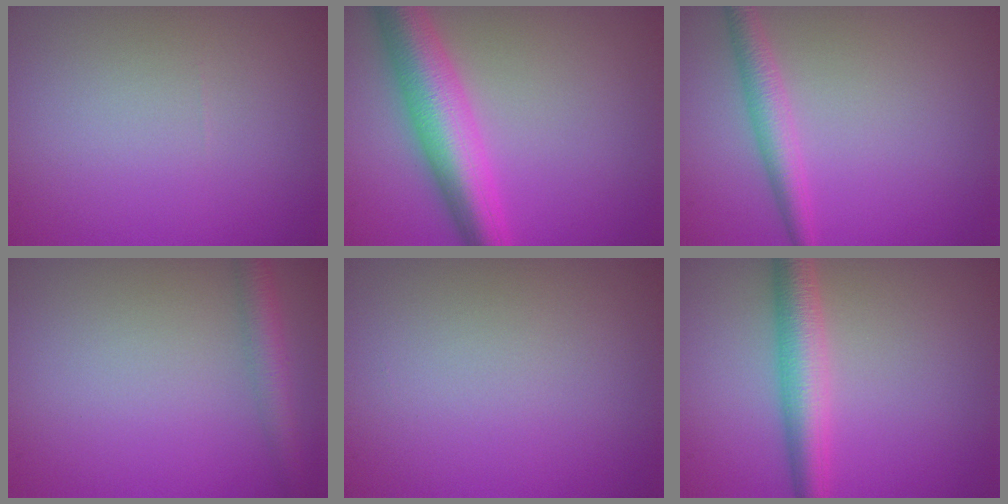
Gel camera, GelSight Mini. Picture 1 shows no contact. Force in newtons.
{"total": 7.8, "press": 7.8, "slide": 0.1}
{"total": 2.8, "press": 2.8, "slide": 0.0}
{"total": 2.9, "press": 2.9, "slide": 0.1}
{"total": 0.0}
{"total": 4.7, "press": 4.7, "slide": 0.1}